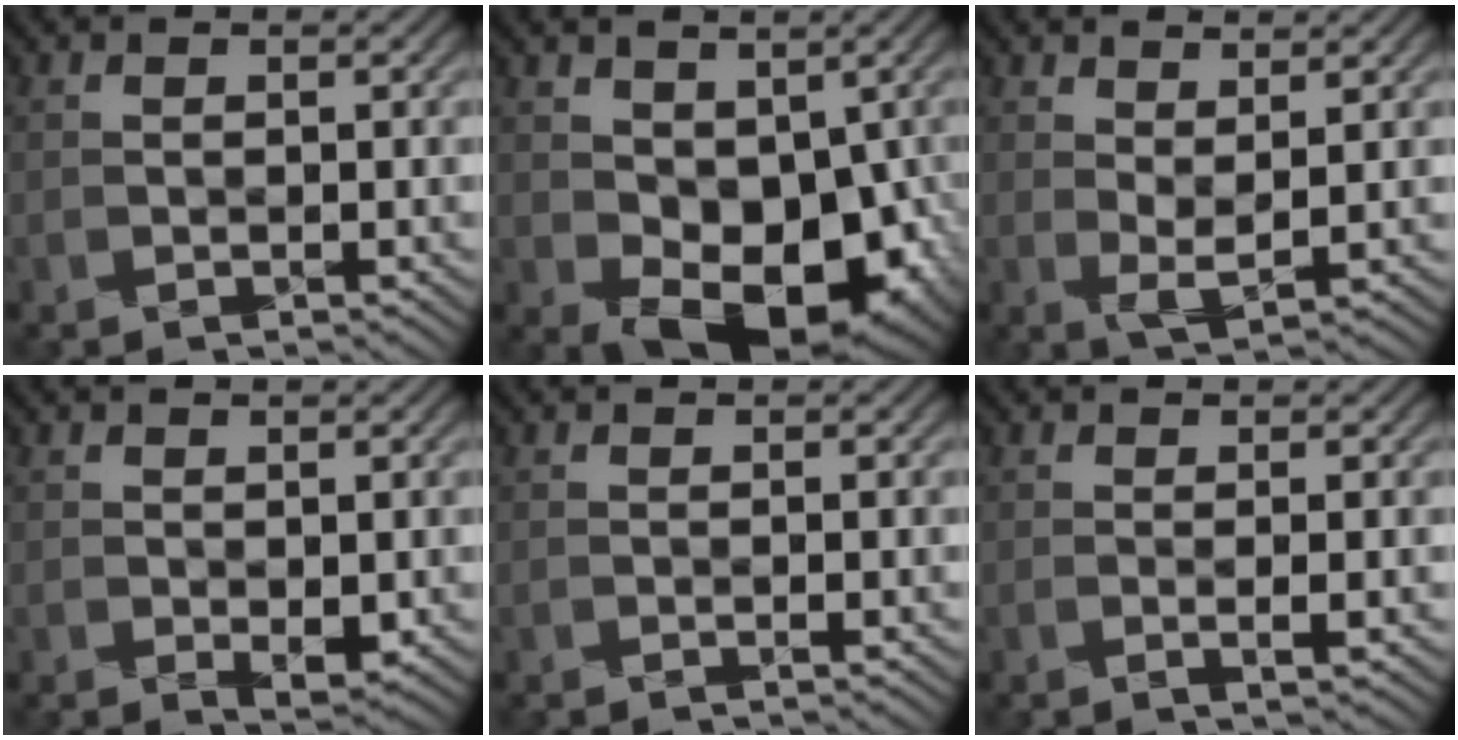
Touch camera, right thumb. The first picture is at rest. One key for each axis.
{"total": 10.5, "fx": -0.9, "fy": 6.7, "fz": 8.0, "tx": -0.132, "ty": -0.026, "tz": -0.011}
{"total": 3.0, "fx": 1.7, "fy": 0.8, "fz": 2.3, "tx": -0.049, "ty": -0.002, "tz": 0.032}
{"total": 1.8, "fx": -0.1, "fy": 0.8, "fz": 1.6, "tx": -0.030, "ty": -0.007, "tz": 0.001}
{"total": 0.0}
{"total": 0.9, "fx": 0.0, "fy": -0.4, "fz": 0.8, "tx": -0.016, "ty": 0.001, "tz": -0.003}